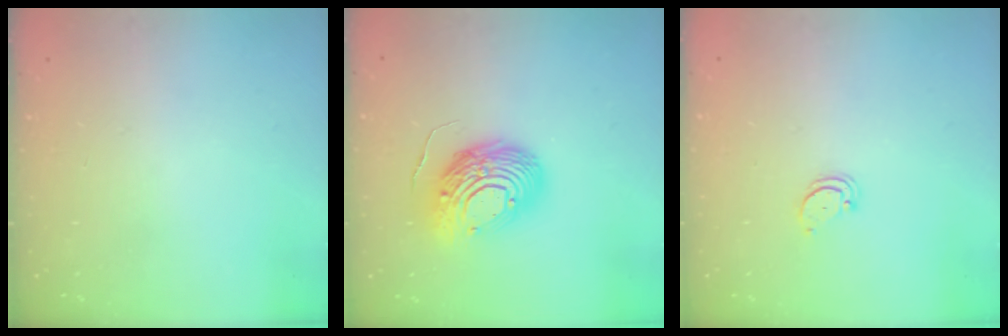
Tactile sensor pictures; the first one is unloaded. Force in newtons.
{"total": 14.1, "press": 13.9, "slide": 2.6}
{"total": 2.5, "press": 2.5, "slide": 0.3}